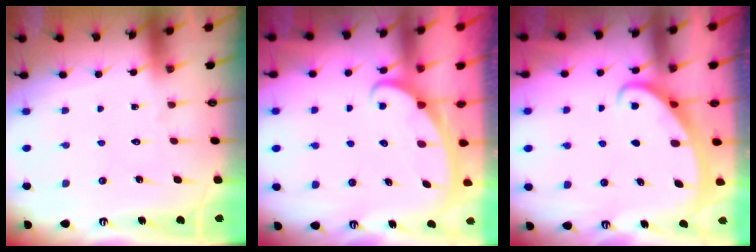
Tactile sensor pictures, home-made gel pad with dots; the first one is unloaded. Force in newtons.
{"total": 2.3, "press": 2.3, "slide": 0.3}
{"total": 2.4, "press": 2.4, "slide": 0.4}